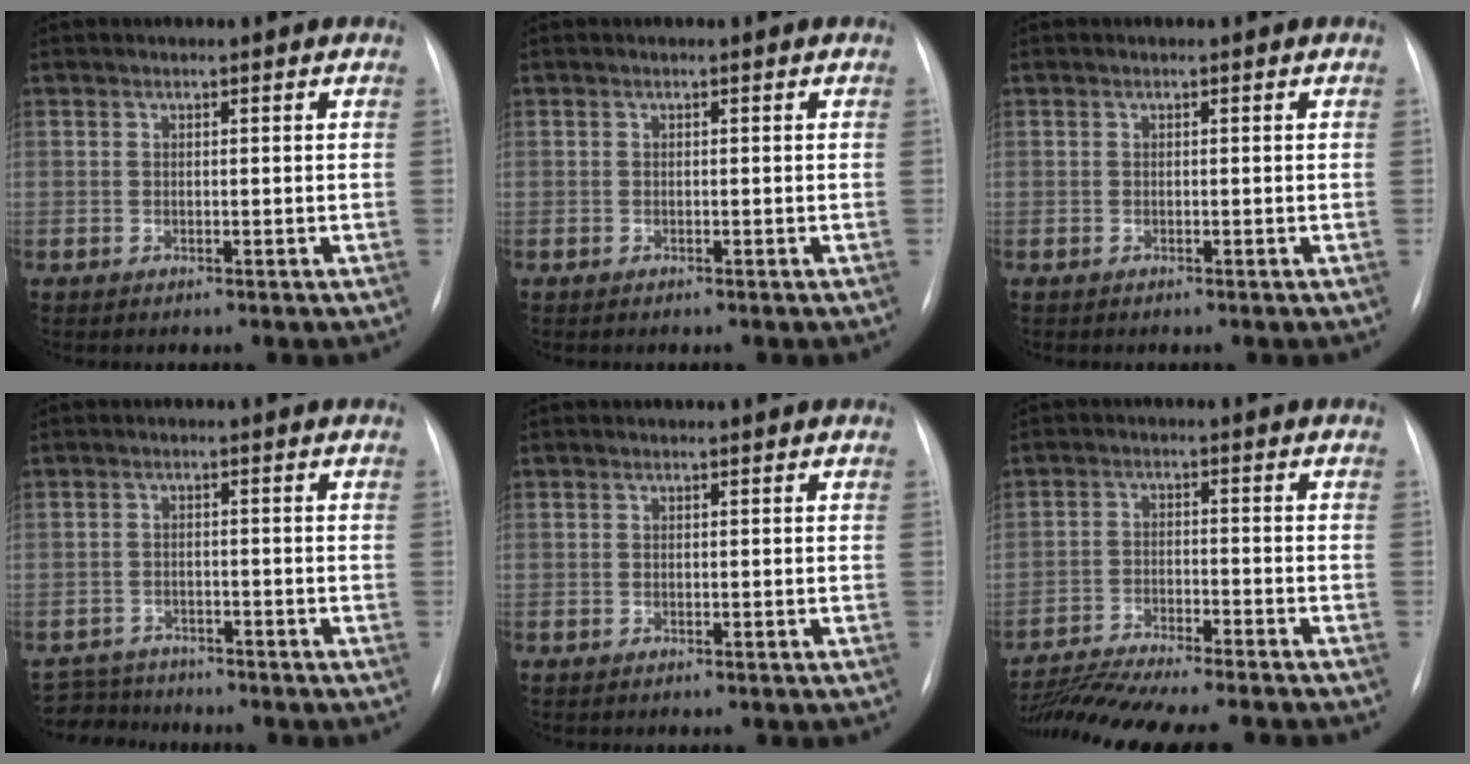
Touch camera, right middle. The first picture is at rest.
{"total": 0.0}
{"total": 0.0}
{"total": 4.6, "force": [-4.4, 1.1, -0.9], "torque": [0.019, -0.005, -0.075]}
{"total": 0.0}
{"total": 15.9, "force": [-14.3, 0.4, 6.9], "torque": [-0.118, -0.021, -0.220]}